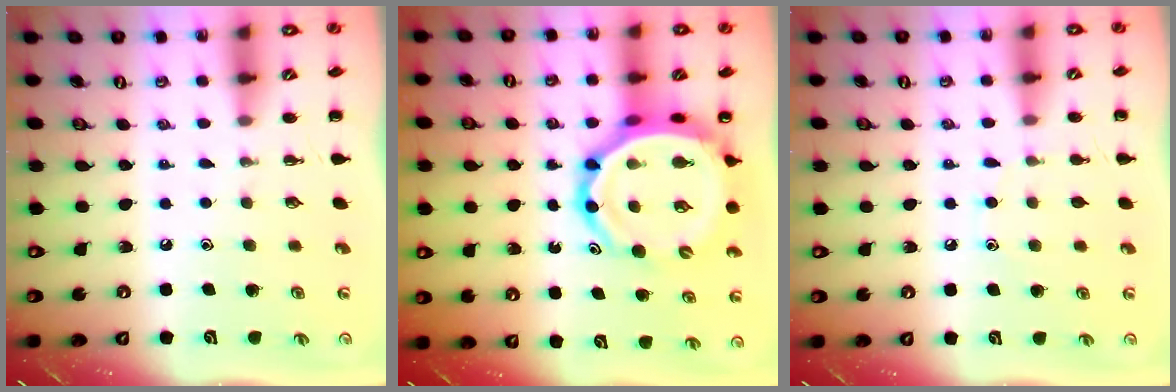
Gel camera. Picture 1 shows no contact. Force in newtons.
{"total": 14.6, "press": 13.9, "slide": 4.2}
{"total": 6.5, "press": 6.1, "slide": 2.3}